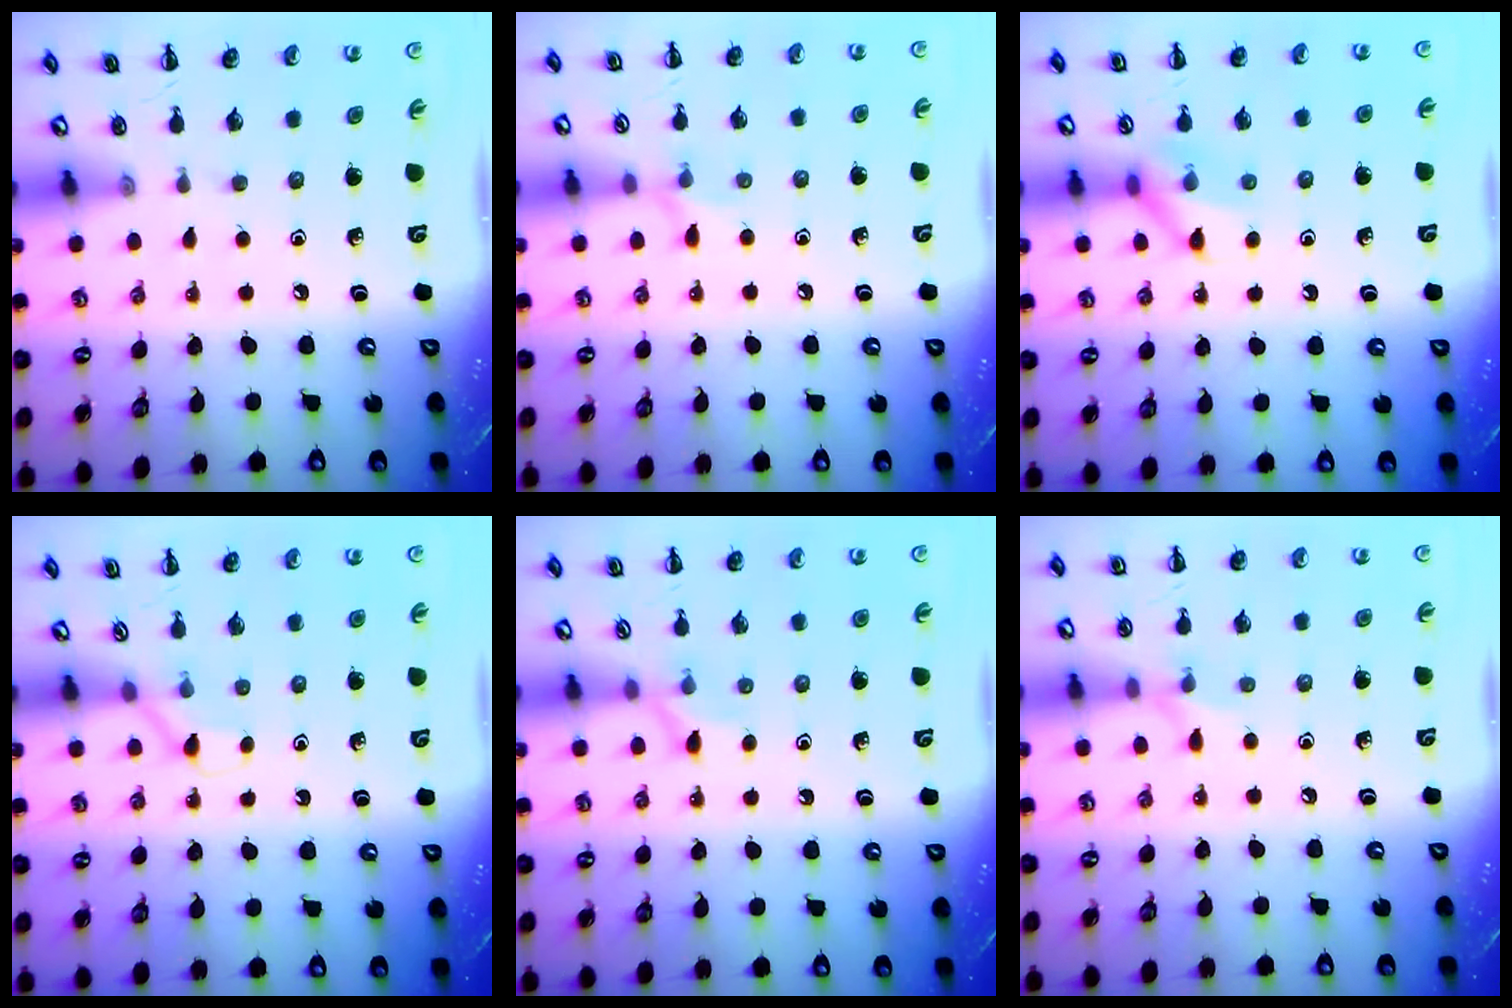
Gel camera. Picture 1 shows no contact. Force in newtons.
{"total": 6.0, "press": 5.7, "slide": 2.0}
{"total": 9.2, "press": 9.2, "slide": 0.7}
{"total": 2.1, "press": 2.0, "slide": 0.8}
{"total": 4.1, "press": 3.8, "slide": 1.4}
{"total": 4.9, "press": 4.7, "slide": 1.3}